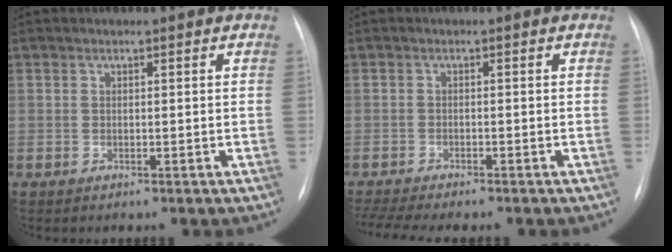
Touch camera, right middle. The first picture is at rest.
{"total": 7.9, "force": [-6.9, 0.7, 3.8], "torque": [-0.063, -0.003, -0.105]}